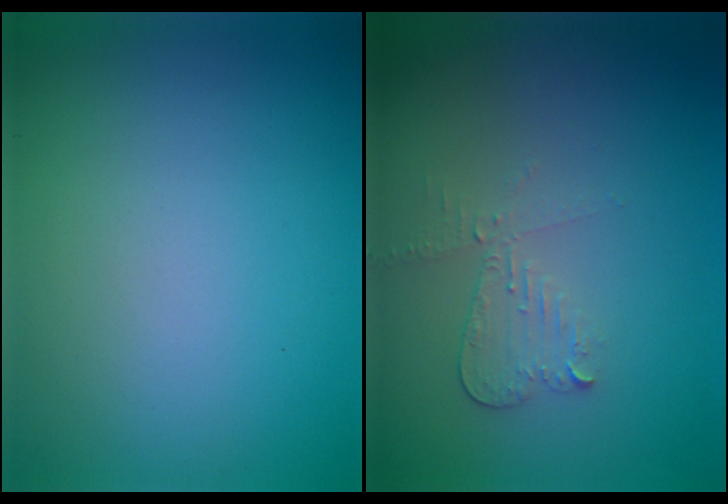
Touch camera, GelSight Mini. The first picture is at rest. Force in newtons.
{"total": 2.1, "press": 2.0, "slide": 0.5}